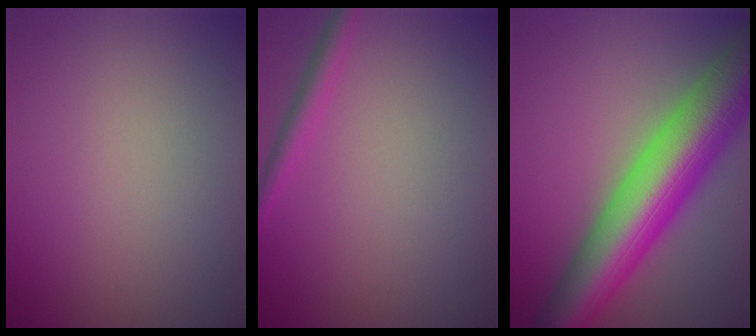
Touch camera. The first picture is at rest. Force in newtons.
{"total": 2.3, "press": 2.3, "slide": 0.0}
{"total": 11.7, "press": 11.7, "slide": 0.6}